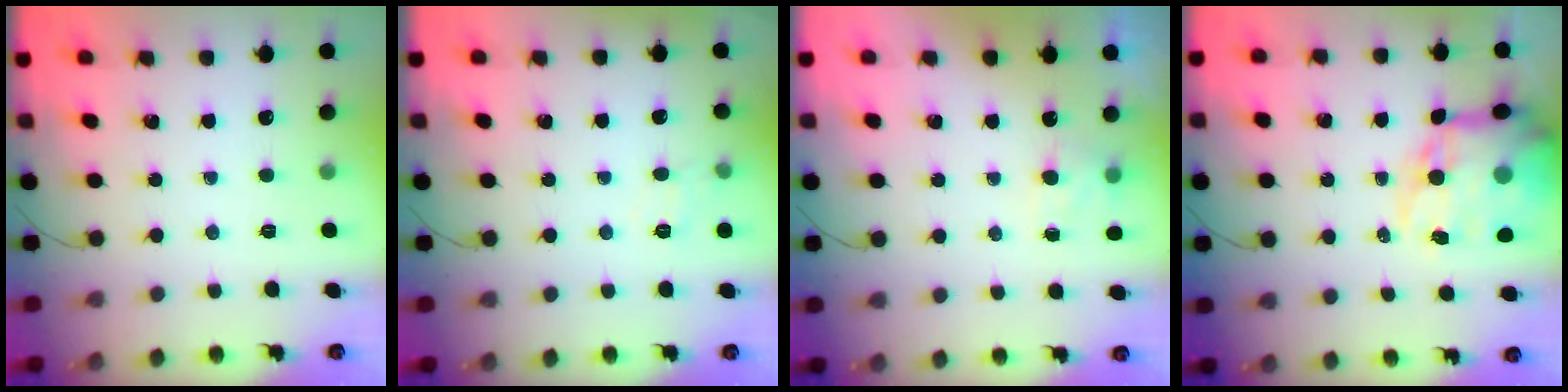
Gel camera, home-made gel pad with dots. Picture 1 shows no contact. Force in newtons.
{"total": 6.1, "press": 5.9, "slide": 1.4}
{"total": 5.5, "press": 5.4, "slide": 1.2}
{"total": 21.1, "press": 20.5, "slide": 5.0}